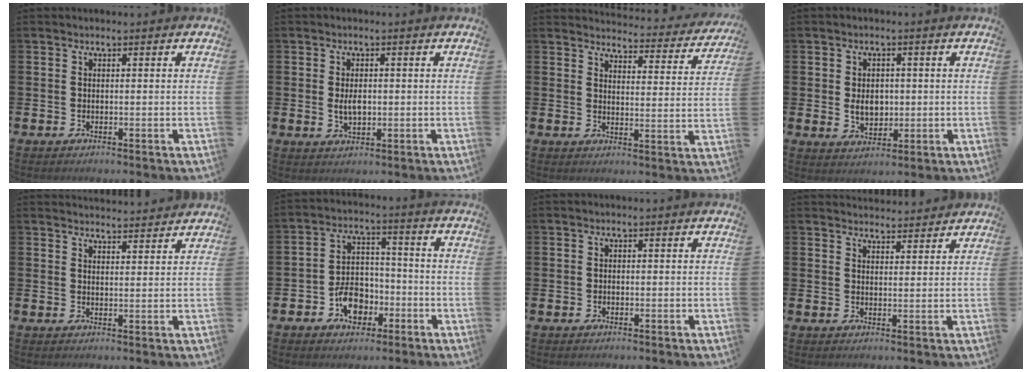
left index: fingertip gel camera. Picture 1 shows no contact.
{"total": 2.7, "force": [0.1, 1.6, 2.2], "torque": [-0.037, 0.003, 0.000]}
{"total": 3.5, "force": [3.4, 0.7, 0.6], "torque": [-0.010, -0.035, 0.051]}
{"total": 3.8, "force": [0.1, 2.8, 2.5], "torque": [-0.038, 0.004, -0.003]}
{"total": 3.3, "force": [3.3, 0.1, -0.1], "torque": [0.002, -0.023, 0.058]}
{"total": 6.8, "force": [-3.0, 4.9, 3.7], "torque": [-0.073, 0.016, -0.055]}
{"total": 0.0}
{"total": 3.2, "force": [3.2, 0.4, -0.2], "torque": [0.011, -0.023, 0.056]}